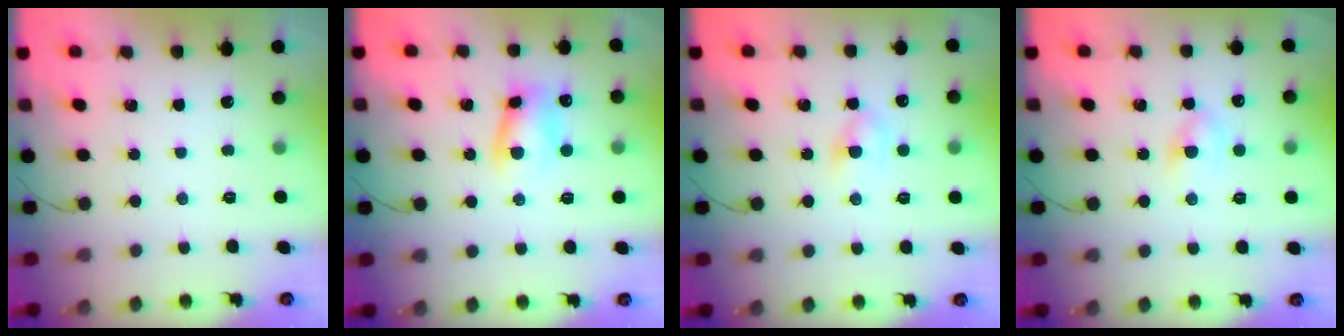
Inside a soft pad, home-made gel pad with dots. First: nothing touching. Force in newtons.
{"total": 8.5, "press": 8.4, "slide": 1.2}
{"total": 4.0, "press": 3.7, "slide": 1.4}
{"total": 4.0, "press": 3.7, "slide": 1.4}